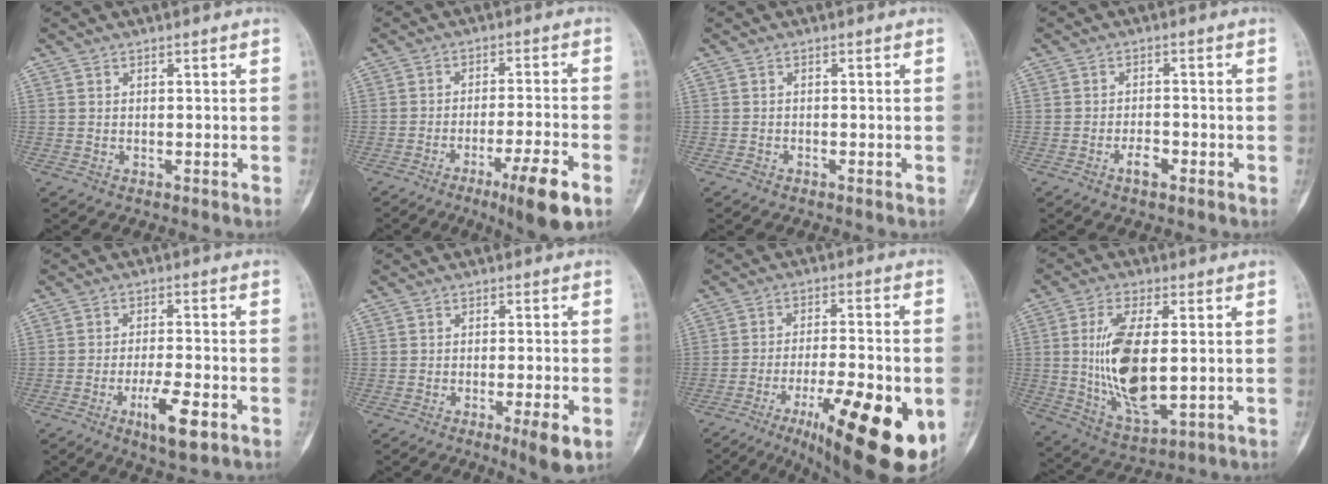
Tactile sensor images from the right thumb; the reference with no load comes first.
{"total": 10.6, "force": [-5.5, 1.0, 8.9], "torque": [-0.145, 0.012, -0.085]}
{"total": 0.6, "force": [-0.5, 0.3, 0.3], "torque": [-0.004, 0.001, -0.010]}
{"total": 3.2, "force": [-1.7, 1.4, 2.3], "torque": [-0.036, 0.009, -0.030]}
{"total": 8.0, "force": [-3.6, 2.1, 6.8], "torque": [-0.117, 0.008, -0.057]}
{"total": 5.7, "force": [-2.4, 0.7, 5.2], "torque": [-0.081, -0.004, -0.035]}
{"total": 22.8, "force": [-8.6, 6.4, 20.1], "torque": [-0.248, 0.008, -0.117]}
{"total": 15.2, "force": [0.6, 6.4, 13.7], "torque": [-0.265, -0.017, 0.023]}